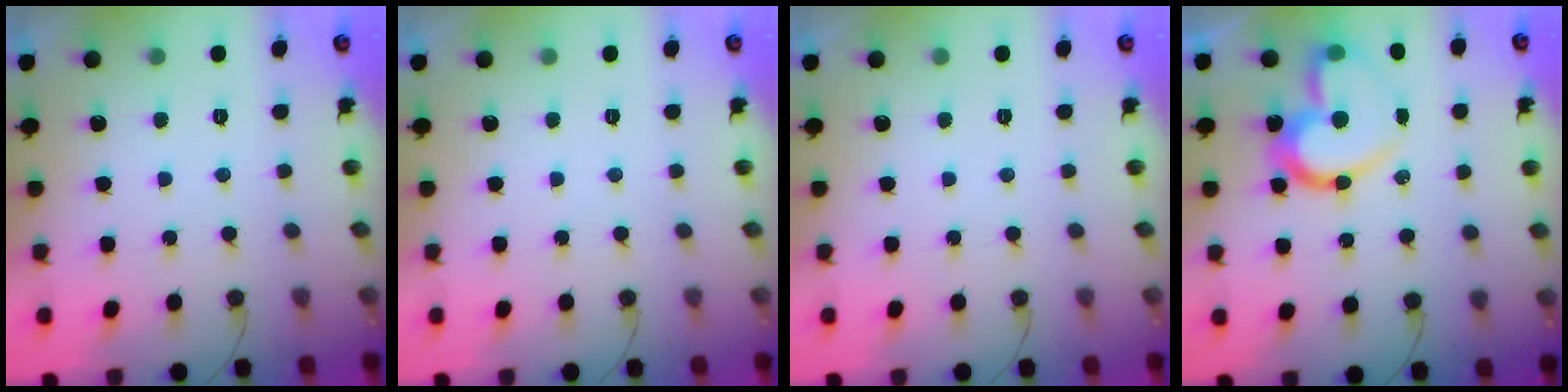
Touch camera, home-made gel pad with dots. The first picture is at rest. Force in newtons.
{"total": 0.0}
{"total": 0.0}
{"total": 18.1, "press": 18.1, "slide": 1.3}